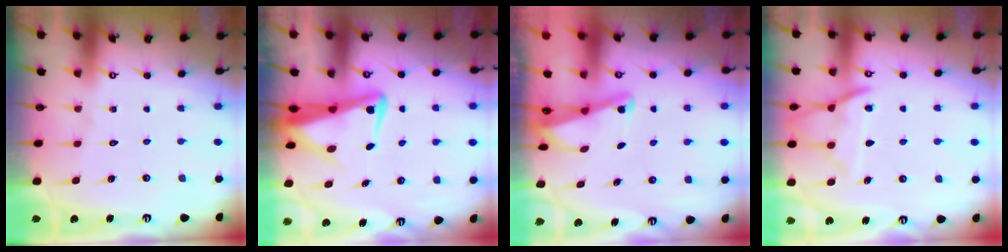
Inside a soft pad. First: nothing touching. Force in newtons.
{"total": 5.7, "press": 5.6, "slide": 1.2}
{"total": 2.1, "press": 2.0, "slide": 0.3}
{"total": 11.4, "press": 11.4, "slide": 1.2}